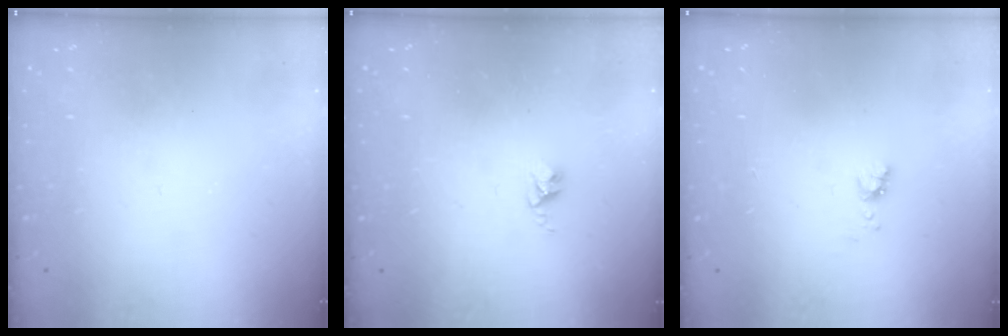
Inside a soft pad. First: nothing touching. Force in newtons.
{"total": 2.4, "press": 2.4, "slide": 0.3}
{"total": 3.9, "press": 3.9, "slide": 0.6}